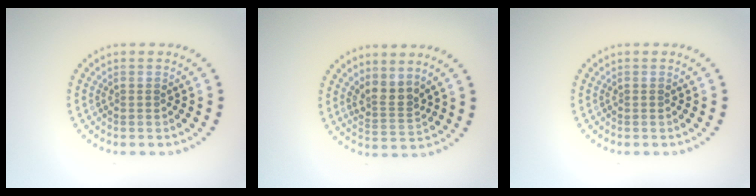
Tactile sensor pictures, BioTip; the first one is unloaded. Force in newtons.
{"total": 2.6, "press": 1.9, "slide": 1.7}
{"total": 0.0}